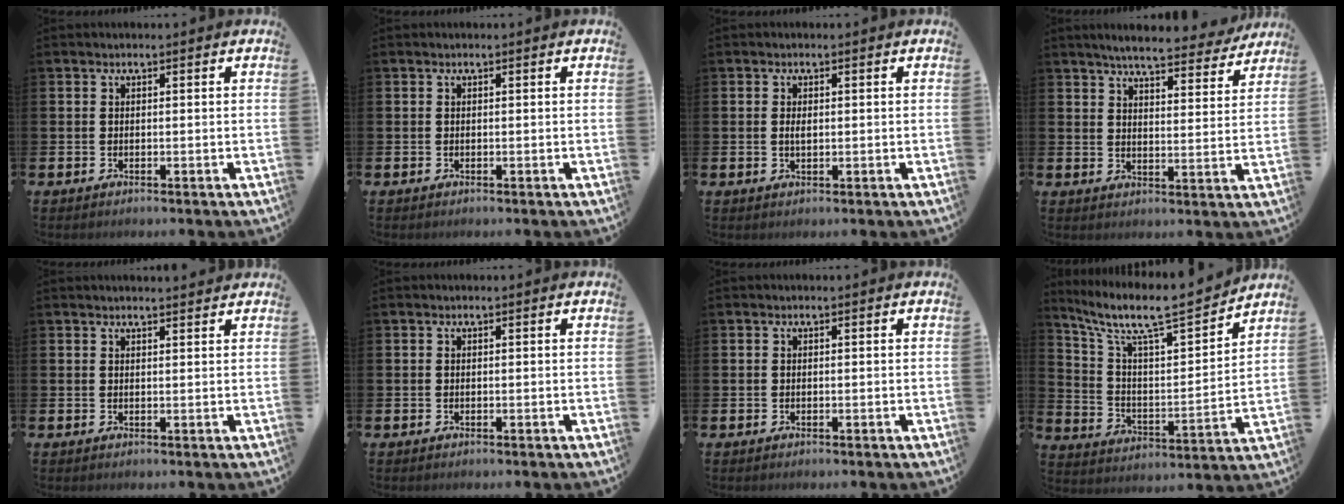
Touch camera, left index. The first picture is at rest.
{"total": 0.0}
{"total": 1.2, "force": [0.1, 0.6, 1.0], "torque": [-0.017, 0.003, 0.000]}
{"total": 6.0, "force": [5.6, 0.8, 2.0], "torque": [-0.044, -0.032, 0.092]}
{"total": 1.5, "force": [1.5, 0.0, 0.1], "torque": [0.008, -0.008, 0.025]}
{"total": 0.0}
{"total": 0.0}
{"total": 10.1, "force": [8.8, 1.7, 4.7], "torque": [-0.125, -0.066, 0.146]}